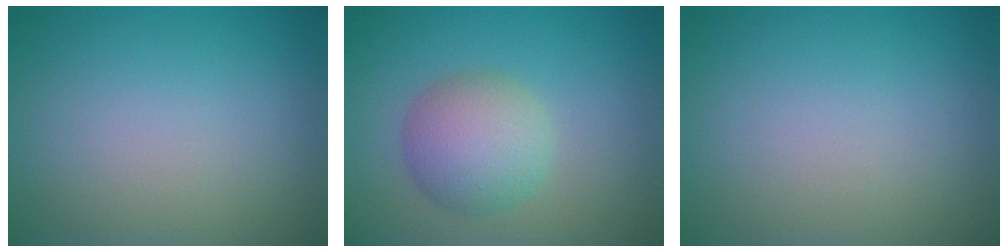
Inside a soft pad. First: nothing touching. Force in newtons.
{"total": 4.7, "press": 4.7, "slide": 0.2}
{"total": 0.0}